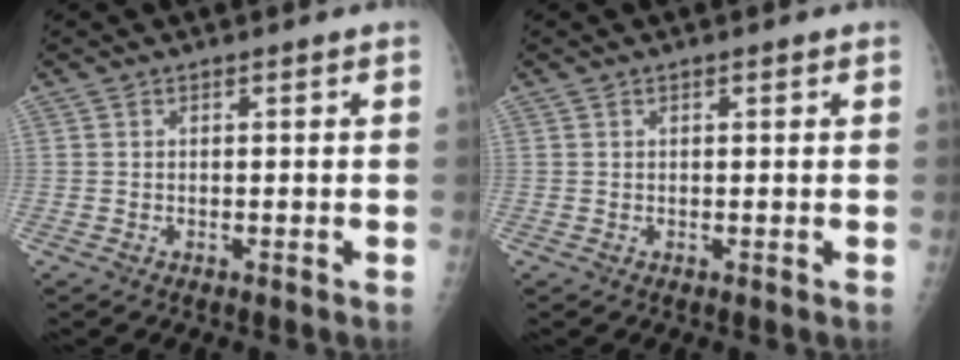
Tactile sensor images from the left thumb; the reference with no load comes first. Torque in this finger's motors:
{"motor_torque": [-0.24, -0.08, -0.24, -0.24, -0.01]}